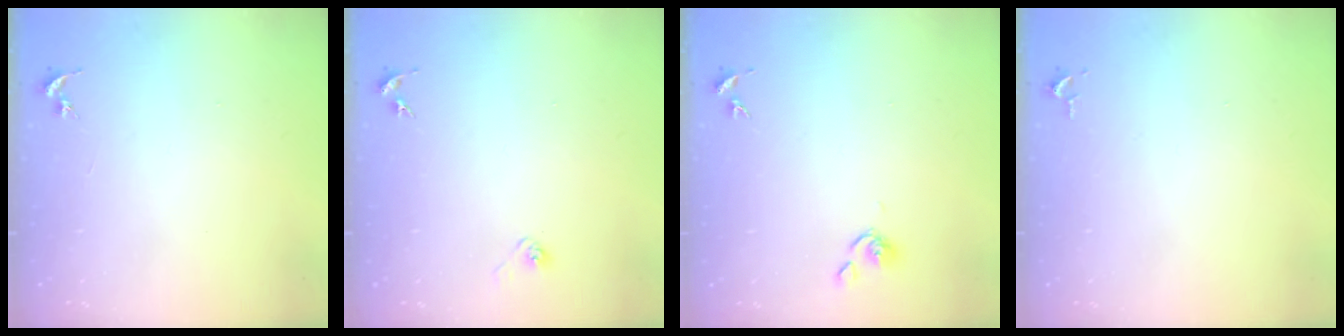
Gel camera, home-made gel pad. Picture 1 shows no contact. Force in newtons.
{"total": 2.8, "press": 2.6, "slide": 1.1}
{"total": 4.3, "press": 4.2, "slide": 0.6}
{"total": 2.6, "press": 2.6, "slide": 0.4}